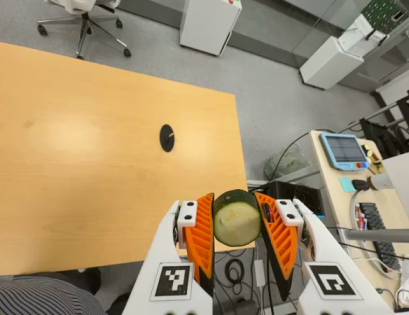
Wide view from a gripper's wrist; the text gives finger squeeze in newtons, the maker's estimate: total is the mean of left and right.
{"total": 14.0, "left": 13.2, "right": 14.8}